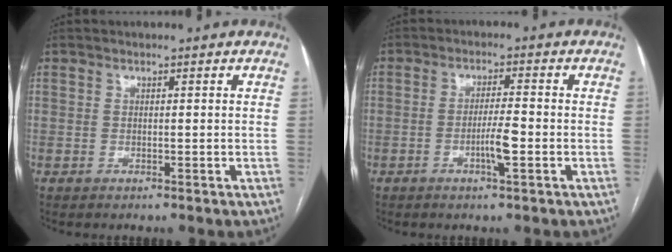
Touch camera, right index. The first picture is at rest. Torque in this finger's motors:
{"motor_torque": [0.08, 0.04, 0.01, 0.05]}